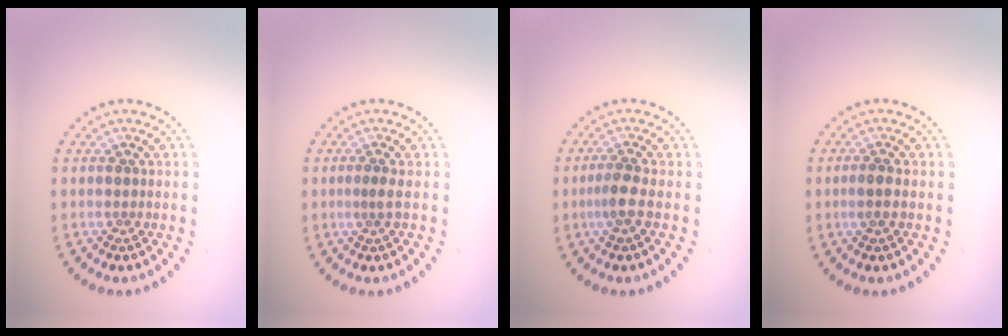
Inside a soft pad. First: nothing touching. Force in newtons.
{"total": 0.8, "press": 0.5, "slide": 0.7}
{"total": 1.7, "press": 1.4, "slide": 0.9}
{"total": 1.5, "press": 1.4, "slide": 0.6}